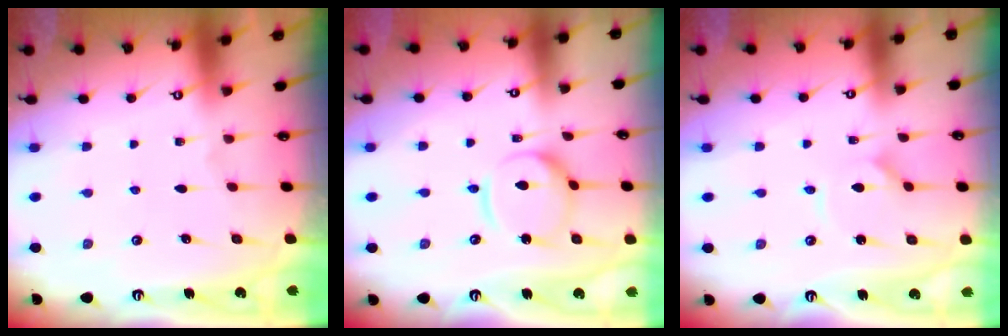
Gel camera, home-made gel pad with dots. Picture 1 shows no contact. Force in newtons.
{"total": 10.3, "press": 10.3, "slide": 0.9}
{"total": 1.5, "press": 1.5, "slide": 0.0}